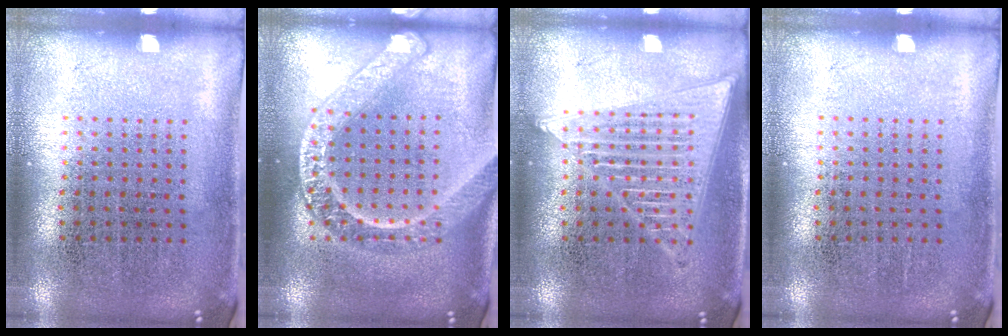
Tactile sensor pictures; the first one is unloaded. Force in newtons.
{"total": 3.0, "press": 3.0, "slide": 0.3}
{"total": 1.9, "press": 1.9, "slide": 0.1}
{"total": 0.0}